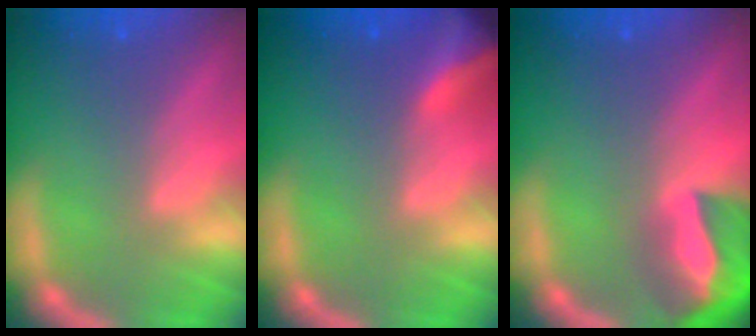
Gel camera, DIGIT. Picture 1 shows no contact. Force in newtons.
{"total": 5.9}
{"total": 9.4}